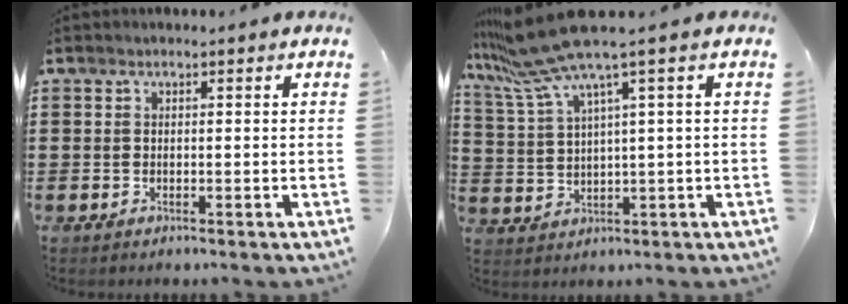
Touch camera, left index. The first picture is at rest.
{"total": 8.2, "force": [5.2, 0.1, 6.4], "torque": [-0.171, -0.038, 0.082]}